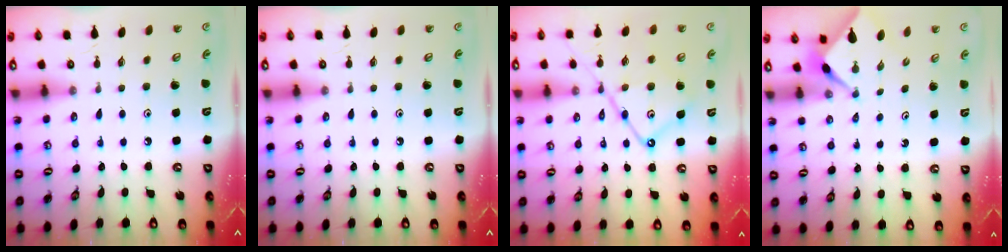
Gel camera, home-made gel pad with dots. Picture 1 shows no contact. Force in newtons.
{"total": 0.0}
{"total": 14.0, "press": 13.9, "slide": 1.3}
{"total": 2.4, "press": 2.3, "slide": 0.3}